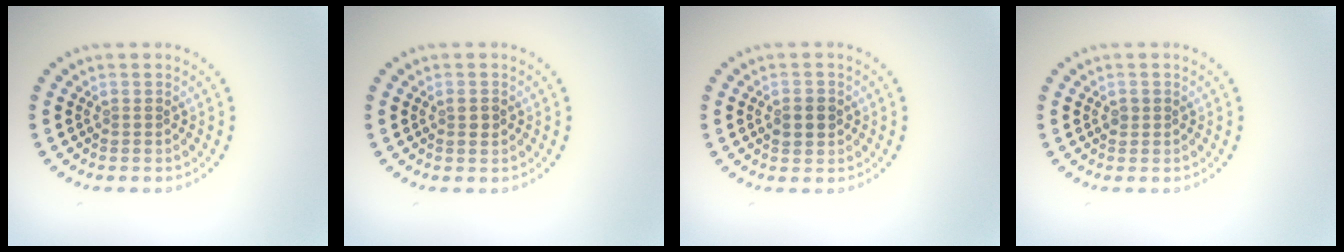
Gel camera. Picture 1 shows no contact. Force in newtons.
{"total": 1.1, "press": 1.1, "slide": 0.1}
{"total": 1.9, "press": 1.9, "slide": 0.2}
{"total": 0.9, "press": 0.9, "slide": 0.0}